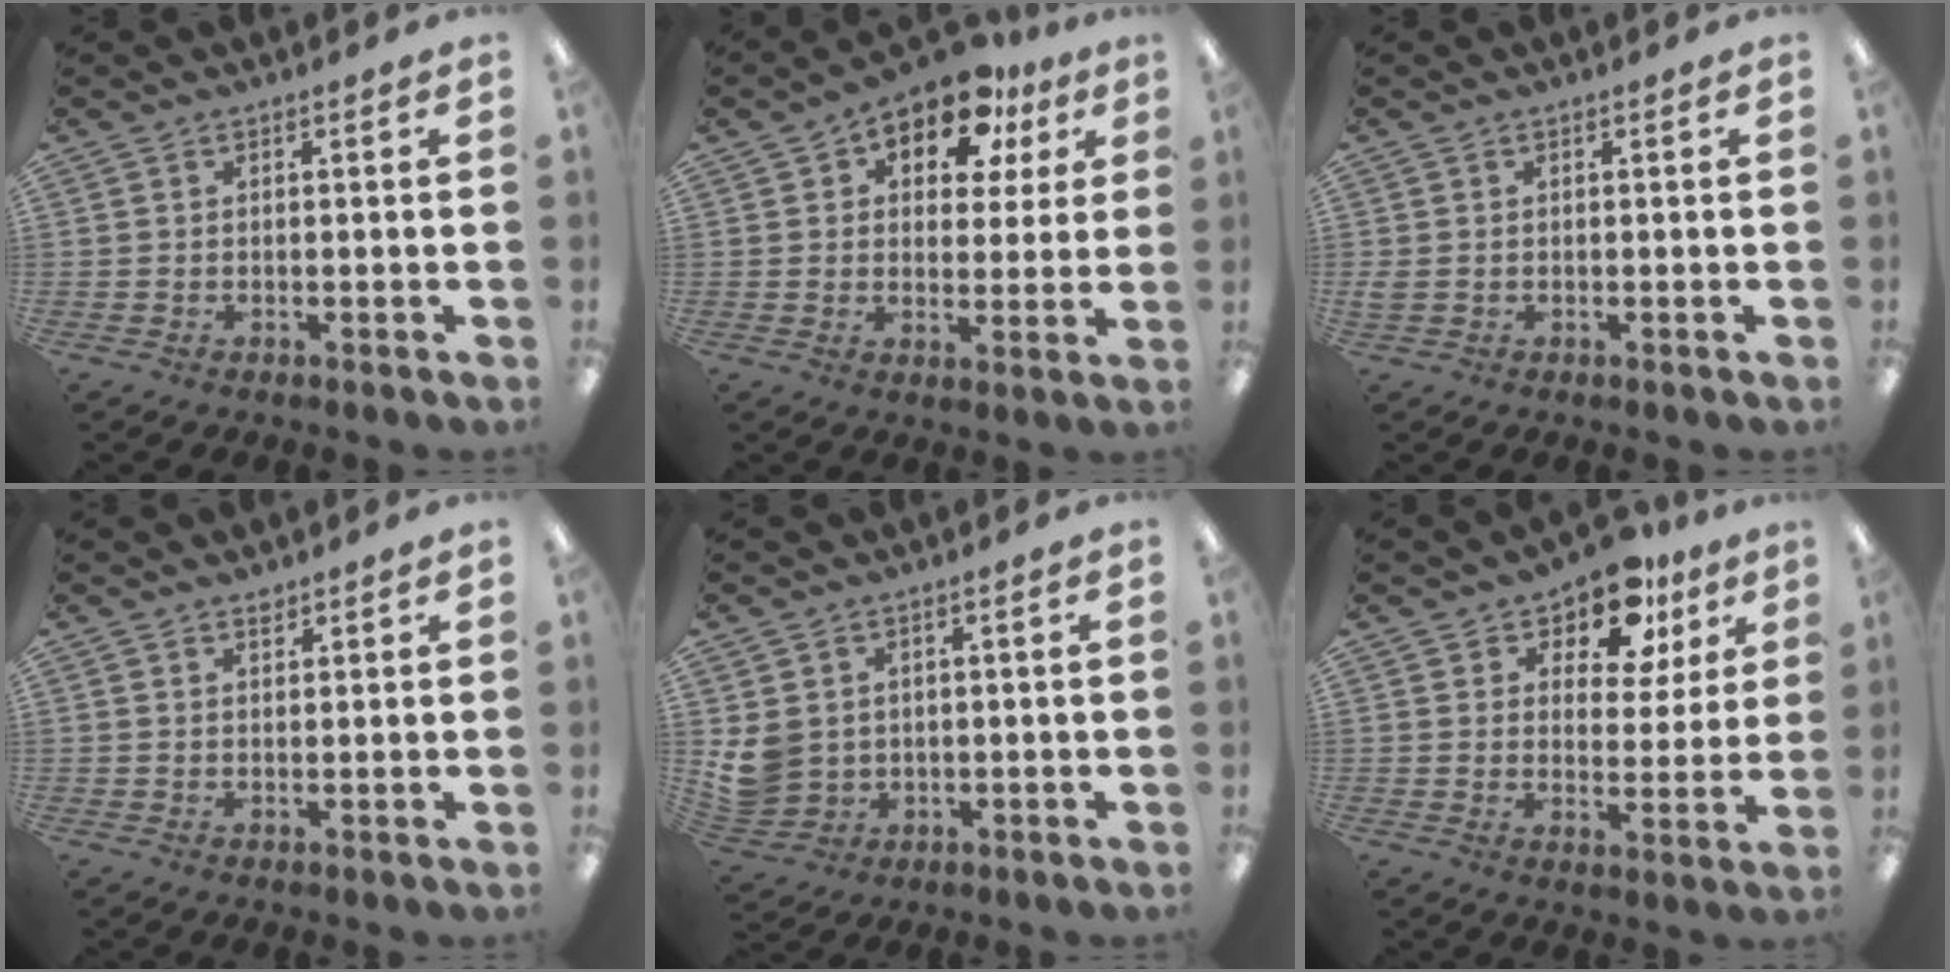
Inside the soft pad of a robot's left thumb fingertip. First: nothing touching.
{"total": 11.8, "force": [7.8, 6.2, 6.2], "torque": [-0.093, -0.039, 0.136]}
{"total": 1.2, "force": [0.1, 0.9, 0.8], "torque": [-0.016, 0.003, 0.002]}
{"total": 1.5, "force": [1.4, 0.4, 0.3], "torque": [0.001, -0.006, 0.026]}
{"total": 6.1, "force": [1.7, 5.5, 2.2], "torque": [-0.057, -0.002, 0.037]}
{"total": 11.0, "force": [8.4, 5.4, 4.6], "torque": [-0.079, -0.047, 0.153]}